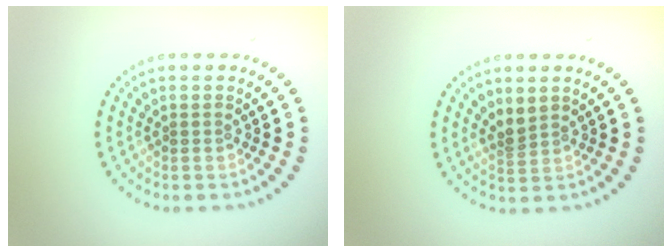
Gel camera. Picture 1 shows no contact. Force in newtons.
{"total": 1.7, "press": 1.2, "slide": 1.2}